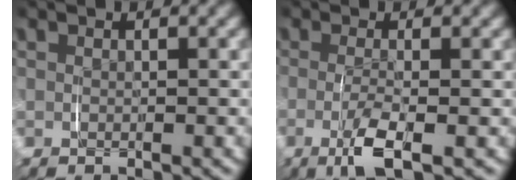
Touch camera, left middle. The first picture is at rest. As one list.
[{"total": 3.6, "force": [-1.2, 0.7, 3.4], "torque": [-0.070, -0.014, -0.017]}]